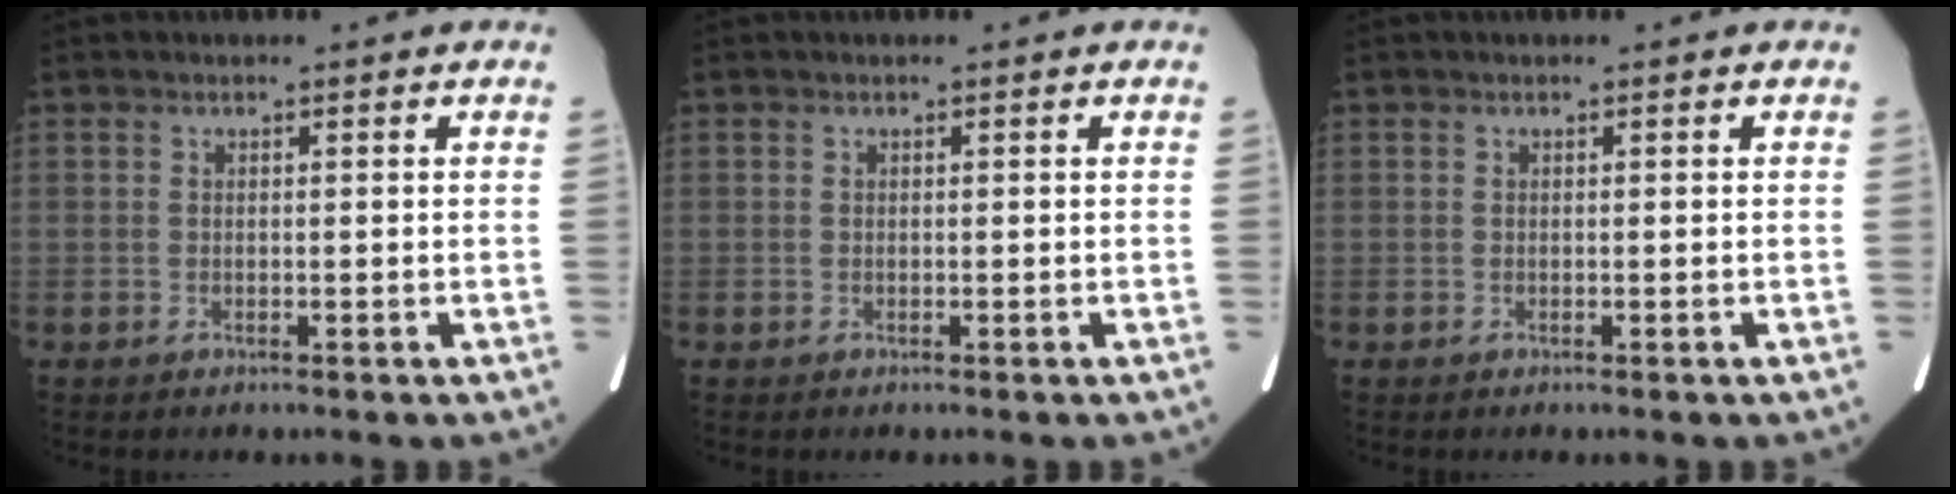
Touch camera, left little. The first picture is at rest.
{"total": 0.0}
{"total": 0.0}